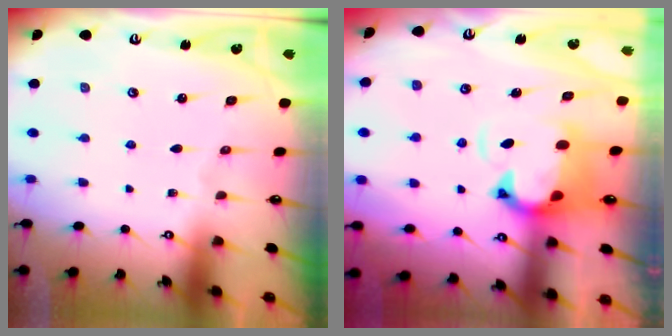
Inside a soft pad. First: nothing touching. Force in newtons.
{"total": 3.0, "press": 2.7, "slide": 1.3}